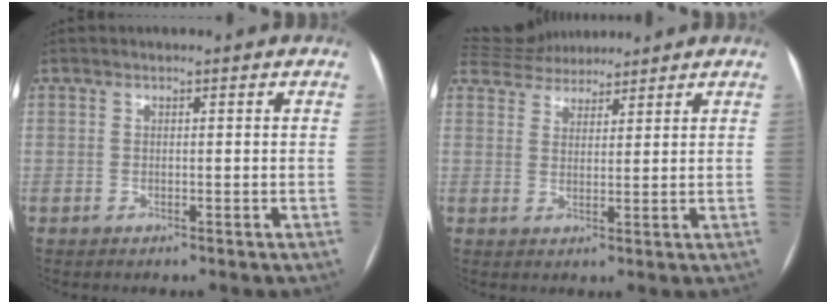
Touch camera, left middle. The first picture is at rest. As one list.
[{"total": 7.9, "force": [7.4, 2.3, 1.4], "torque": [-0.025, 0.031, 0.122]}]